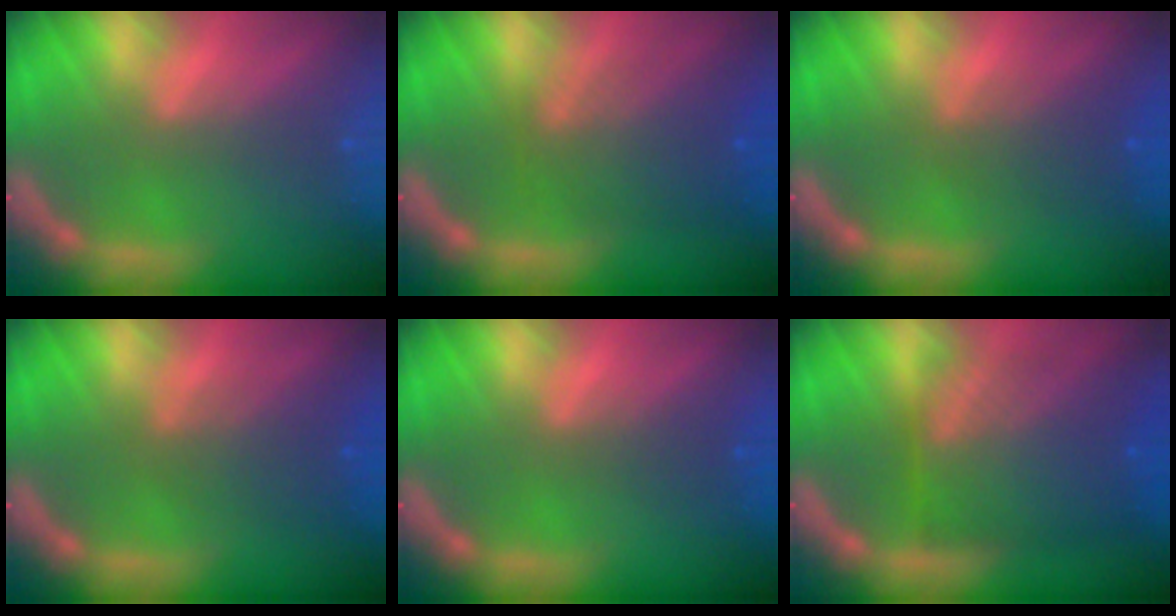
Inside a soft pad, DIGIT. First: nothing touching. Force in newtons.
{"total": 6.0}
{"total": 3.0}
{"total": 3.5}
{"total": 1.5}
{"total": 10.0}